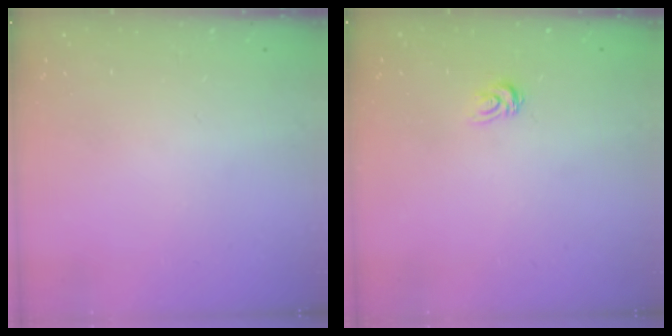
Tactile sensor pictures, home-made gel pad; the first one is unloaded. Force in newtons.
{"total": 3.6, "press": 3.6, "slide": 0.1}